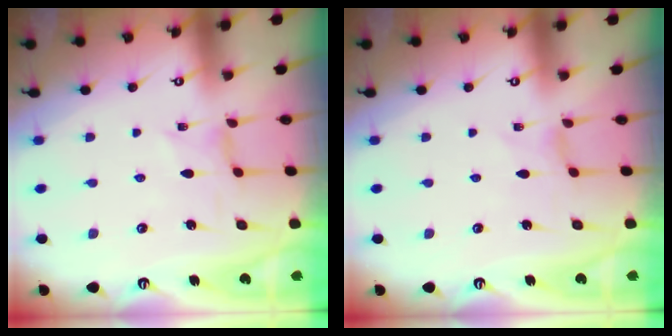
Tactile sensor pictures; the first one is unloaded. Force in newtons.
{"total": 0.0}